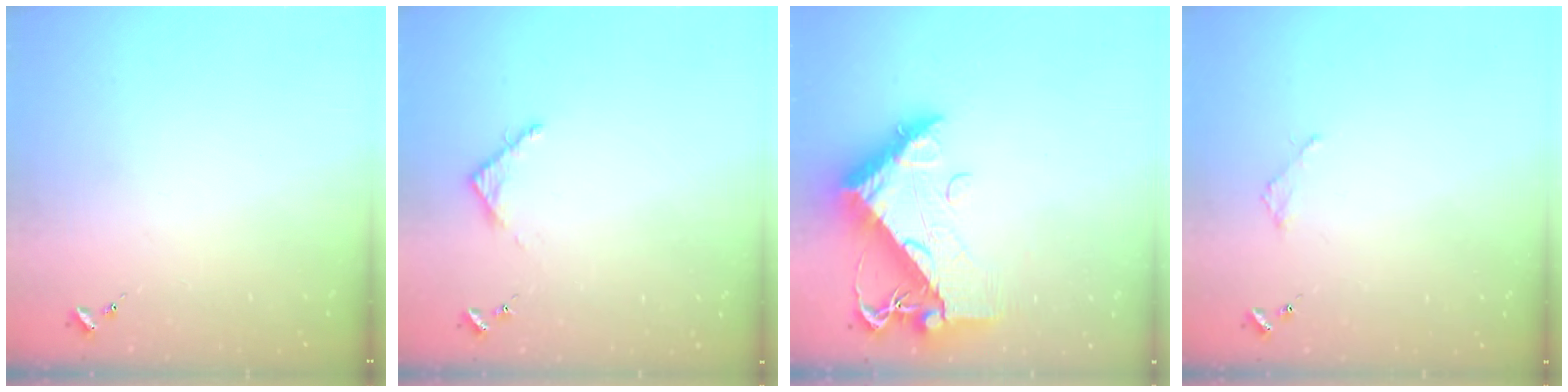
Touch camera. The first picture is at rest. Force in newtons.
{"total": 3.5, "press": 3.5, "slide": 0.3}
{"total": 13.2, "press": 13.2, "slide": 1.4}
{"total": 1.8, "press": 1.8, "slide": 0.2}